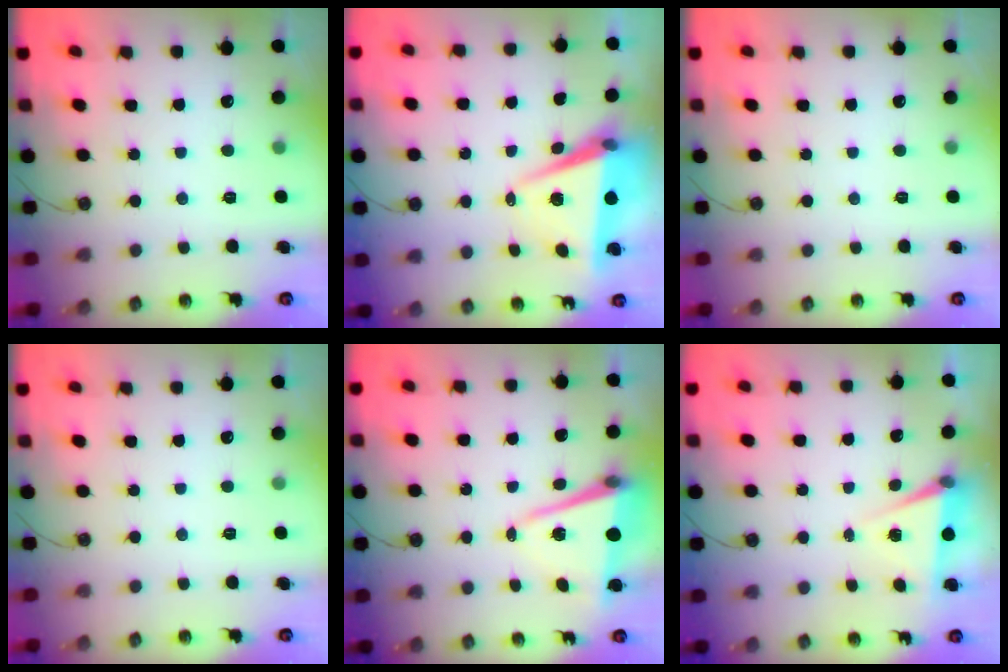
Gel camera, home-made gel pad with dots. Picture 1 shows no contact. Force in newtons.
{"total": 7.7, "press": 6.3, "slide": 4.3}
{"total": 0.0}
{"total": 4.3, "press": 0.3, "slide": 4.3}
{"total": 8.1, "press": 7.4, "slide": 3.4}
{"total": 6.0, "press": 4.0, "slide": 4.5}